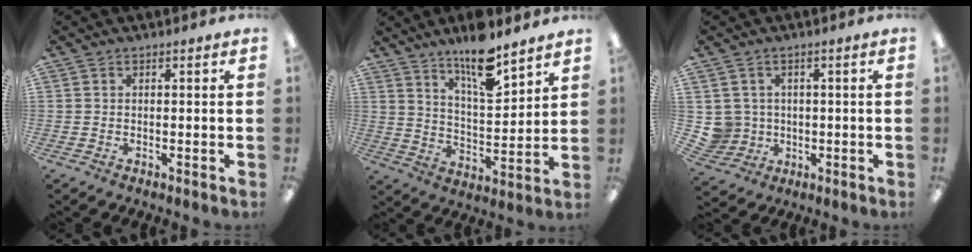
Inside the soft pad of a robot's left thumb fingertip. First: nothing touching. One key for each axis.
{"total": 13.2, "fx": 10.3, "fy": 3.5, "fz": 7.3, "tx": -0.114, "ty": -0.068, "tz": 0.176}
{"total": 5.1, "fx": 0.7, "fy": 5.0, "fz": 0.5, "tx": -0.027, "ty": 0.003, "tz": 0.018}